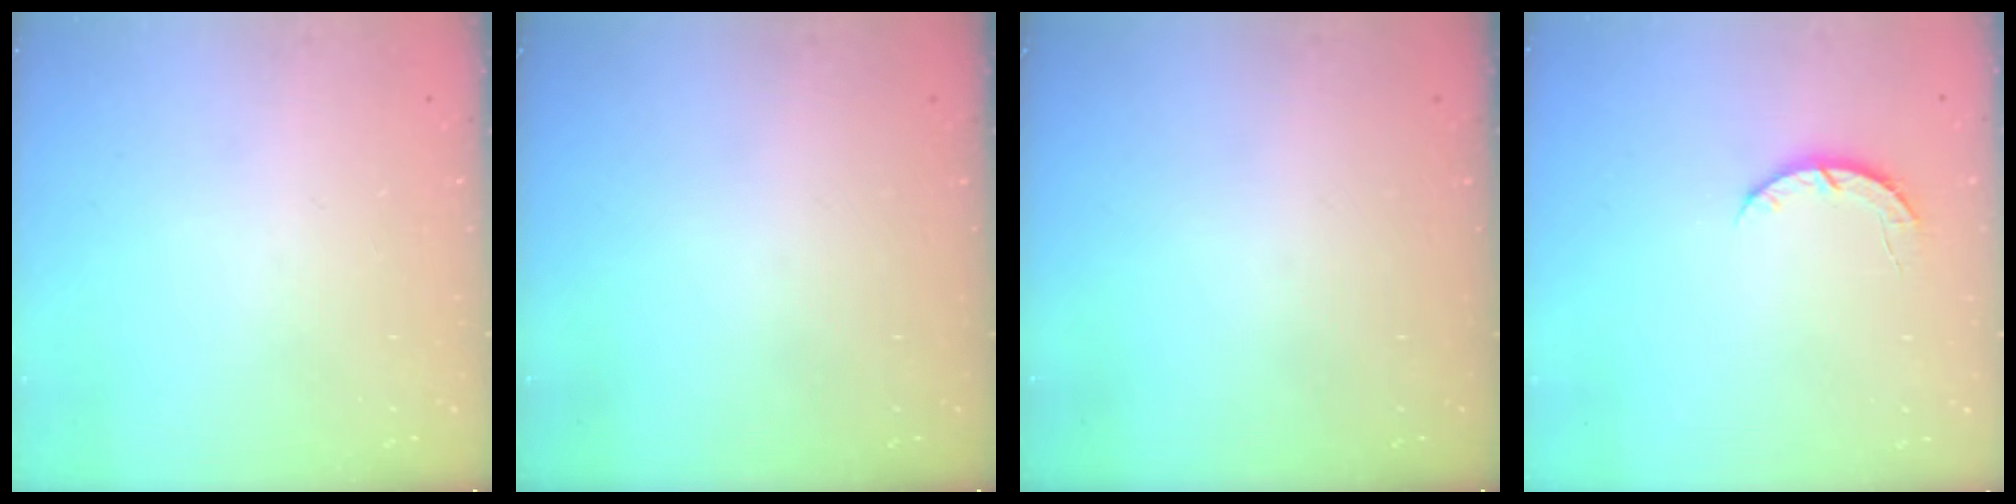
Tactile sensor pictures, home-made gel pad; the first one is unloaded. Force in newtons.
{"total": 0.0}
{"total": 0.0}
{"total": 3.8, "press": 3.7, "slide": 0.7}